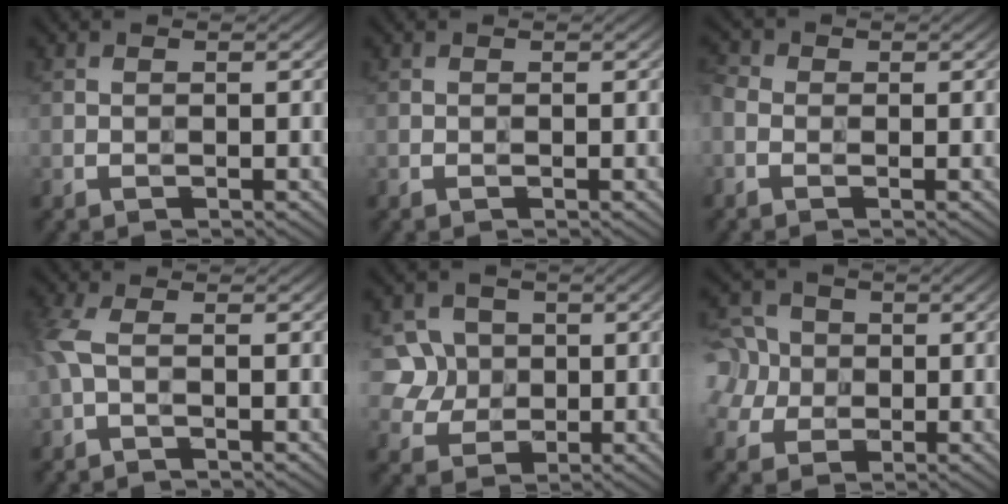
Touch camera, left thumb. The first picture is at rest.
{"total": 0.0}
{"total": 2.5, "force": [-0.8, 1.9, 1.4], "torque": [-0.037, 0.002, -0.028]}
{"total": 2.8, "force": [-0.3, 0.7, 2.7], "torque": [-0.072, 0.005, -0.018]}
{"total": 5.7, "force": [0.9, 5.3, 2.1], "torque": [-0.062, 0.003, 0.011]}
{"total": 6.8, "force": [0.1, 6.1, 3.0], "torque": [-0.087, 0.016, -0.022]}